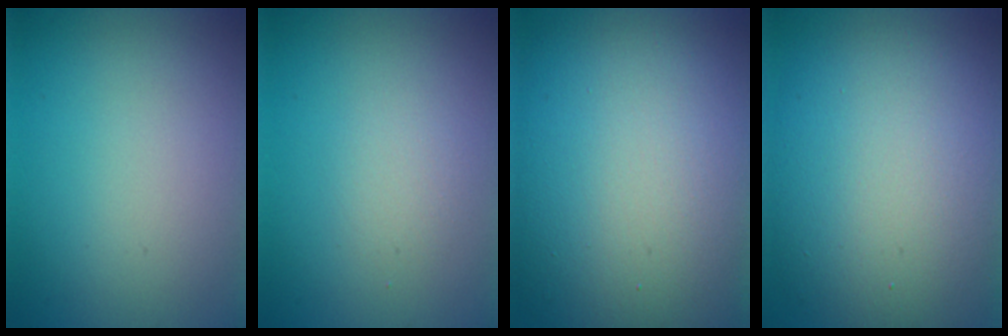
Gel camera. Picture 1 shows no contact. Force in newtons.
{"total": 1.4, "press": 1.4, "slide": 0.1}
{"total": 18.9, "press": 18.8, "slide": 1.2}
{"total": 13.5, "press": 13.5, "slide": 0.9}